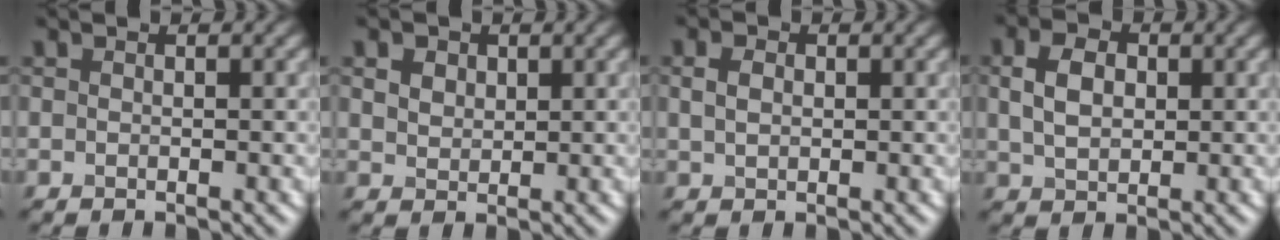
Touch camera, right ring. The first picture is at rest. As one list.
[{"total": 3.4, "force": [1.9, 2.3, 1.7], "torque": [-0.045, 0.013, 0.029]}, {"total": 1.7, "force": [0.4, 1.2, 1.1], "torque": [-0.023, 0.002, 0.007]}, {"total": 3.8, "force": [0.8, 2.7, 2.6], "torque": [-0.056, 0.005, 0.013]}]